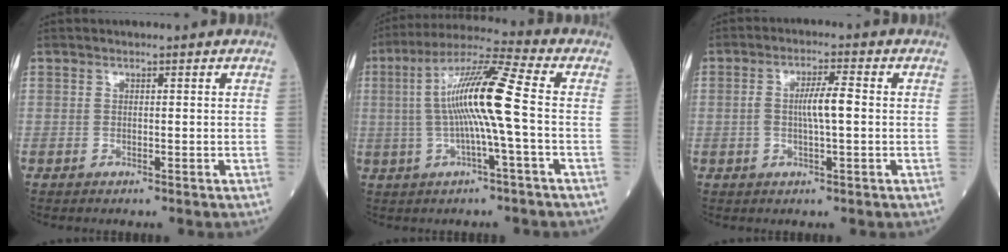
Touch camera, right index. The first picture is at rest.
{"total": 12.0, "force": [-0.2, -0.6, 12.0], "torque": [-0.224, 0.018, -0.009]}
{"total": 4.8, "force": [-0.1, 0.7, 4.8], "torque": [-0.091, 0.008, -0.002]}